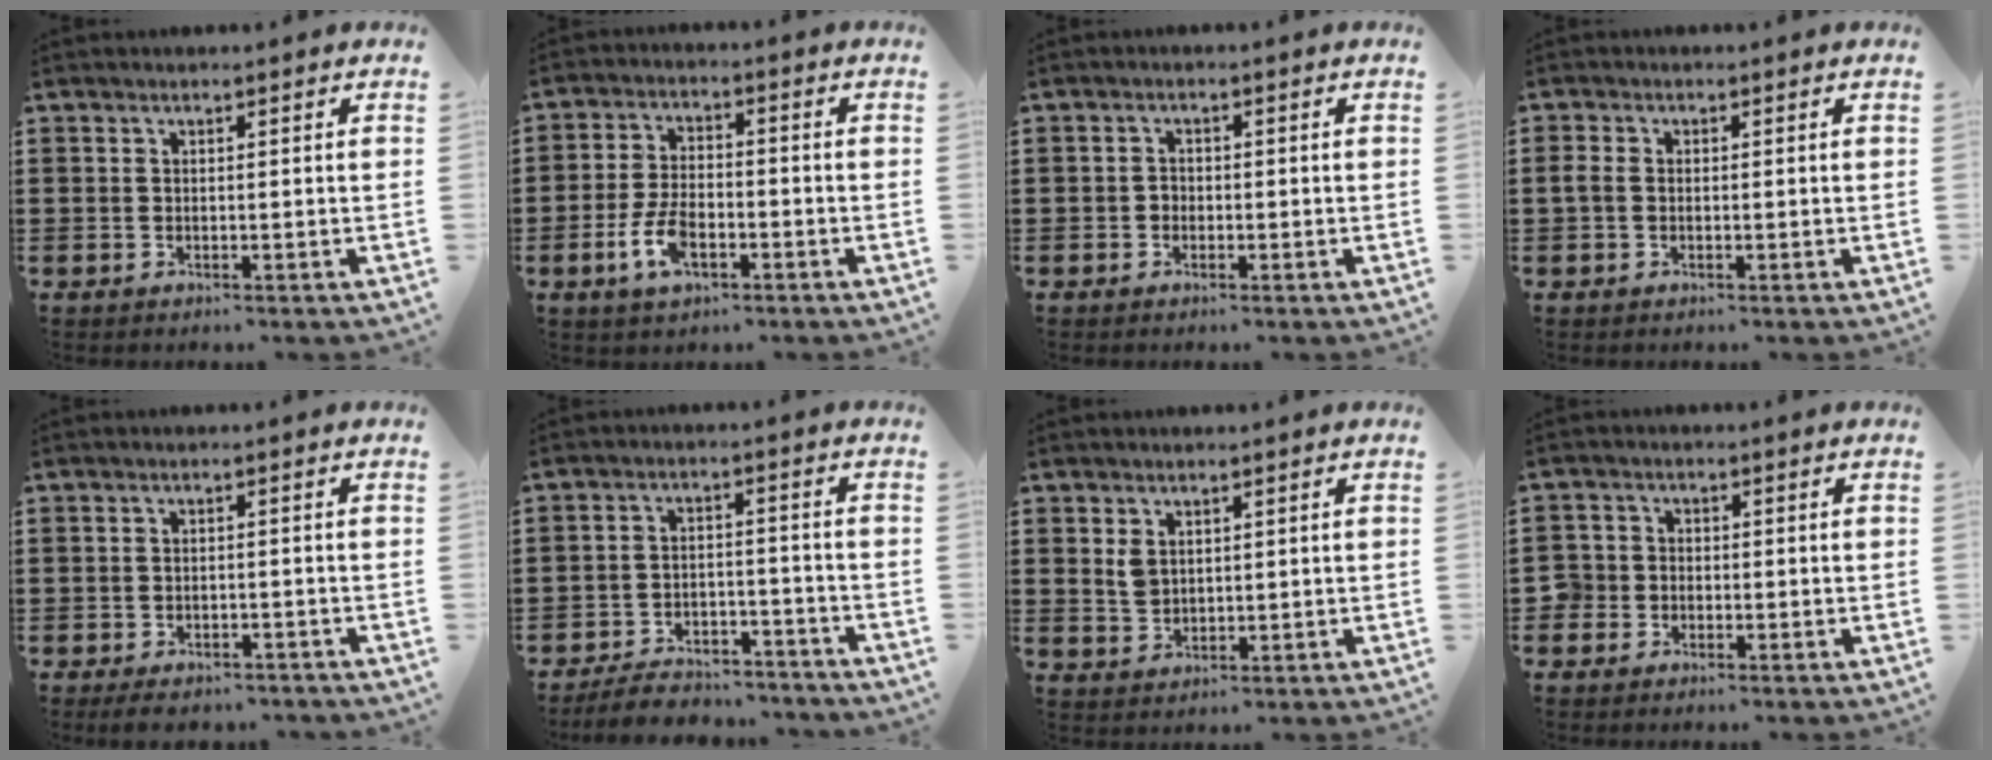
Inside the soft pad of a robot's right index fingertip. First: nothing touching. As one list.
[{"total": 6.5, "force": [-2.7, 3.1, 5.1], "torque": [-0.126, -0.005, -0.057]}, {"total": 1.1, "force": [-0.6, 0.9, 0.3], "torque": [-0.009, 0.001, -0.013]}, {"total": 1.5, "force": [-0.2, 1.1, 1.0], "torque": [-0.038, -0.002, -0.010]}, {"total": 2.4, "force": [-2.3, 0.4, 0.6], "torque": [-0.021, -0.003, -0.049]}, {"total": 5.4, "force": [-5.2, 0.9, 1.1], "torque": [-0.024, 0.007, -0.103]}, {"total": 2.6, "force": [1.3, 1.7, 1.4], "torque": [-0.034, 0.005, 0.024]}, {"total": 2.2, "force": [-1.2, 1.9, 0.1], "torque": [-0.018, 0.000, -0.031]}]